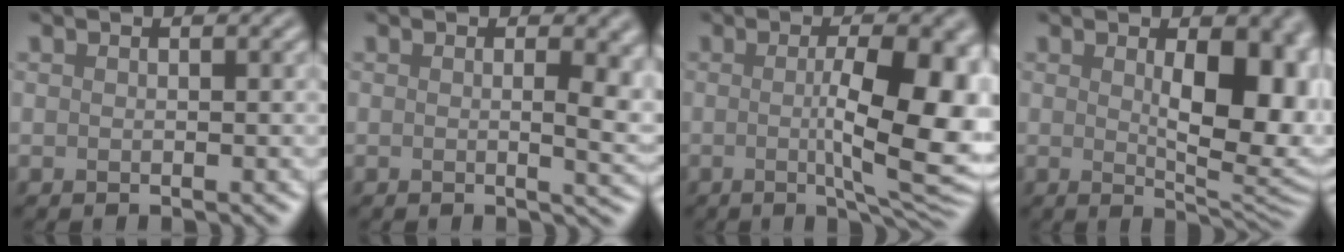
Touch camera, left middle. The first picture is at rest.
{"total": 4.2, "force": [0.4, 1.4, 4.0], "torque": [-0.041, -0.005, 0.008]}
{"total": 9.9, "force": [0.0, 2.5, 9.5], "torque": [-0.131, -0.011, 0.004]}
{"total": 8.6, "force": [1.0, 3.9, 7.6], "torque": [-0.098, -0.009, 0.026]}